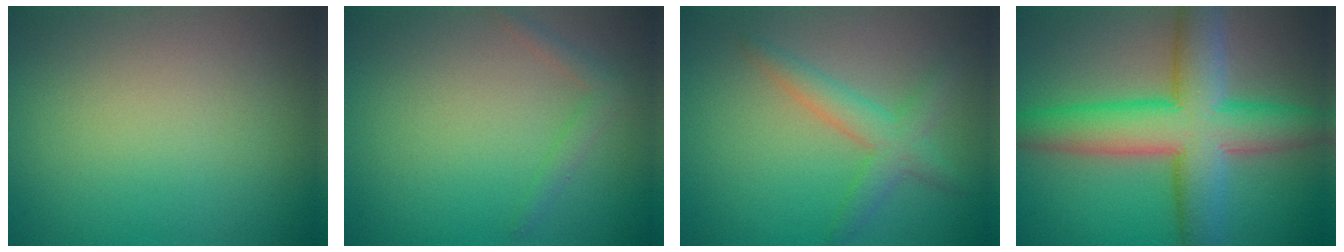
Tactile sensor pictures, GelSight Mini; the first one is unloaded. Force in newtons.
{"total": 1.3, "press": 1.3, "slide": 0.1}
{"total": 3.0, "press": 3.0, "slide": 0.2}
{"total": 9.5, "press": 9.5, "slide": 0.2}